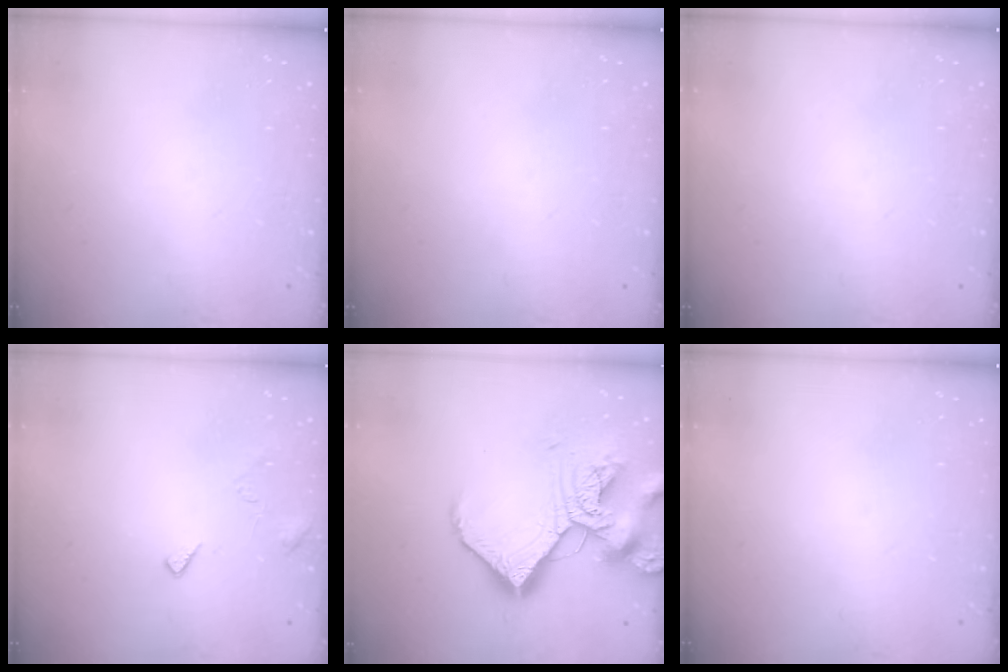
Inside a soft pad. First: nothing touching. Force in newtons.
{"total": 0.0}
{"total": 0.0}
{"total": 5.1, "press": 5.0, "slide": 0.4}
{"total": 18.1, "press": 18.0, "slide": 1.9}
{"total": 0.0}